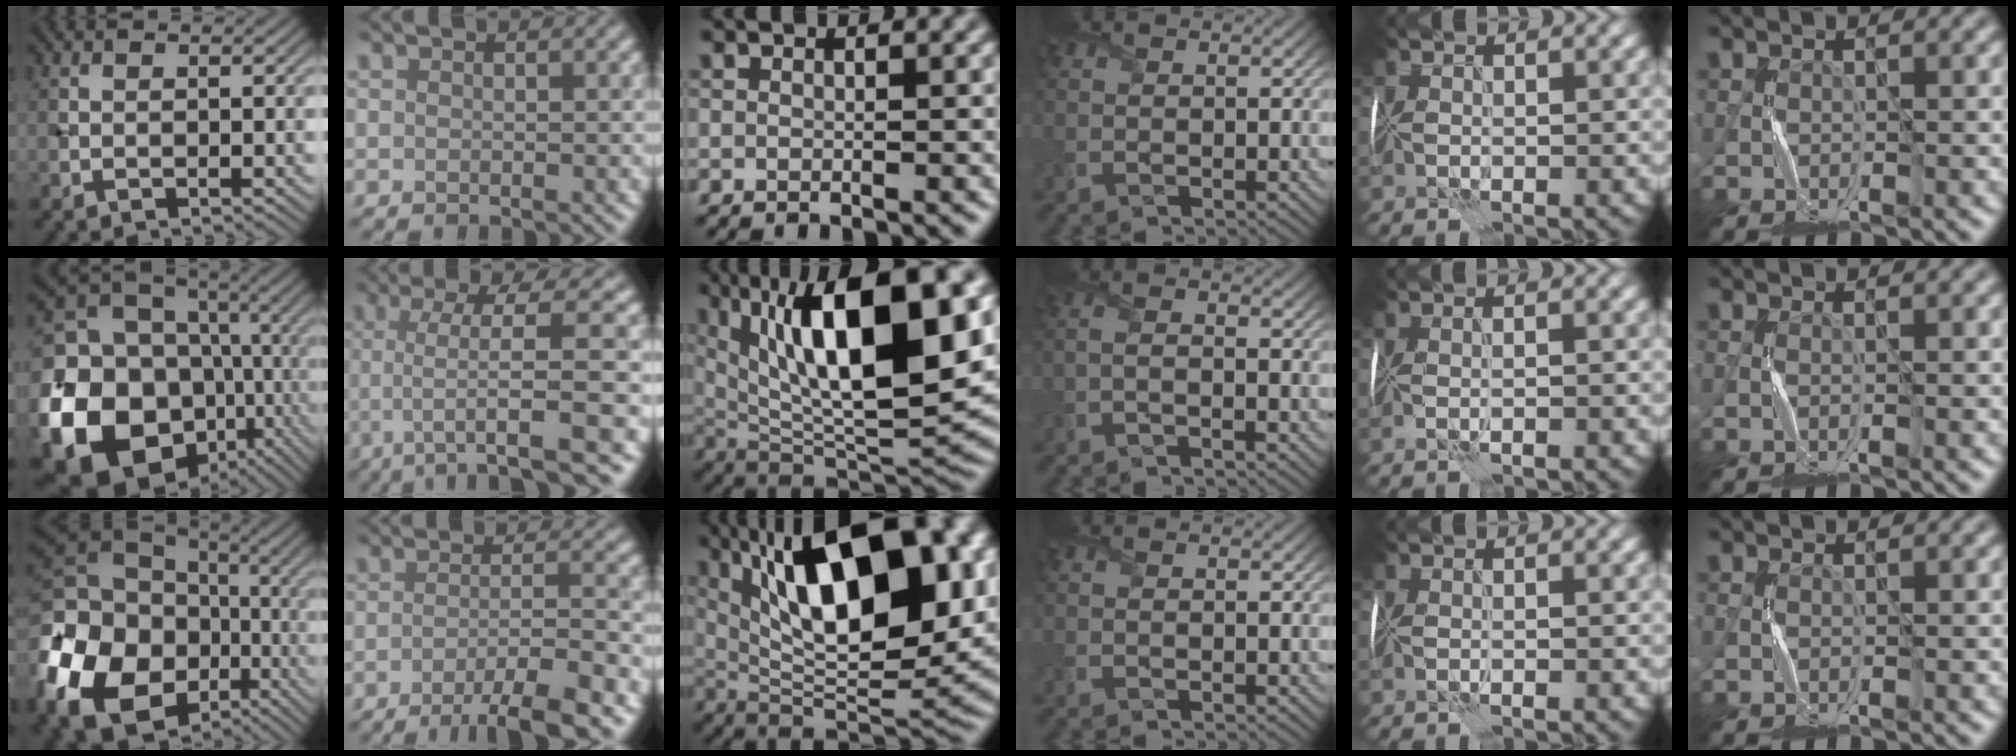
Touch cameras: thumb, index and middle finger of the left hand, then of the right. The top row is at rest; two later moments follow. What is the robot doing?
{"motion": "fold", "object": "memory foam"}